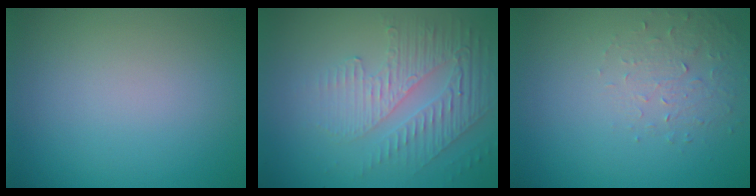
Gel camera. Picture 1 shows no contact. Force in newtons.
{"total": 5.3, "press": 3.3, "slide": 4.2}
{"total": 1.6, "press": 0.9, "slide": 1.3}